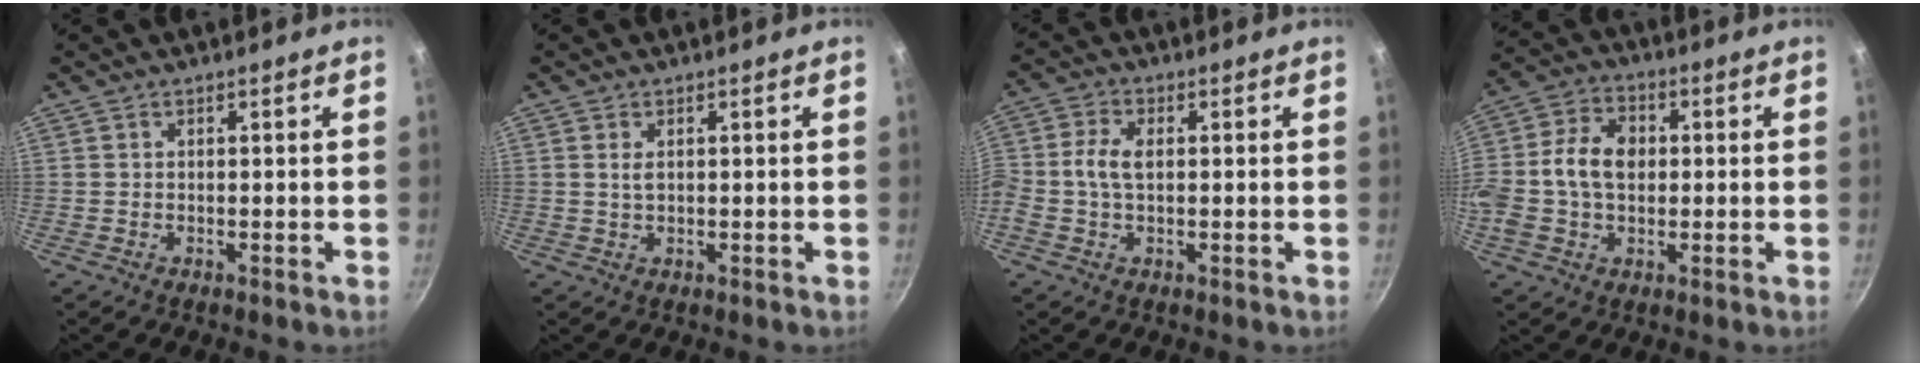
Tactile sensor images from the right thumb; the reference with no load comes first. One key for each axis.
{"total": 1.7, "fx": 0.5, "fy": 0.9, "fz": 1.3, "tx": -0.024, "ty": -0.001, "tz": 0.010}
{"total": 4.9, "fx": 0.1, "fy": 2.9, "fz": 4.0, "tx": -0.087, "ty": 0.013, "tz": -0.007}
{"total": 11.9, "fx": 0.4, "fy": 8.6, "fz": 8.3, "tx": -0.142, "ty": 0.021, "tz": -0.010}